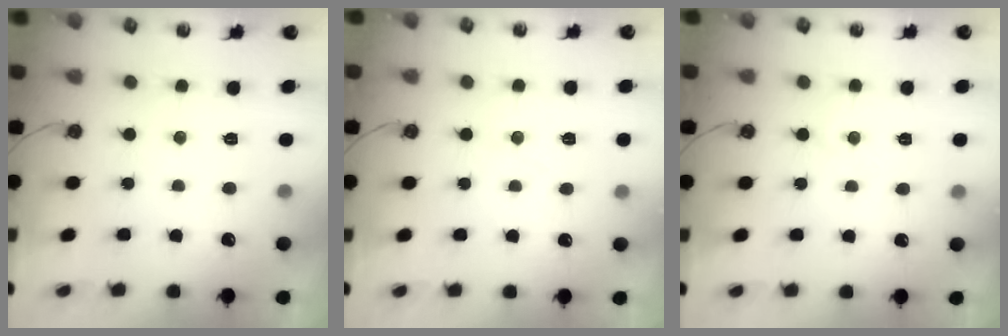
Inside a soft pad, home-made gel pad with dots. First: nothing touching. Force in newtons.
{"total": 4.8, "press": 4.7, "slide": 0.7}
{"total": 2.7, "press": 2.7, "slide": 0.5}